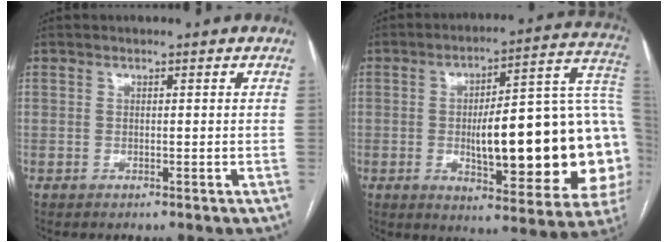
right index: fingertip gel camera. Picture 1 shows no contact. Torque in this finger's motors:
{"motor_torque": [1.50, -0.64, 1.05, 0.21]}